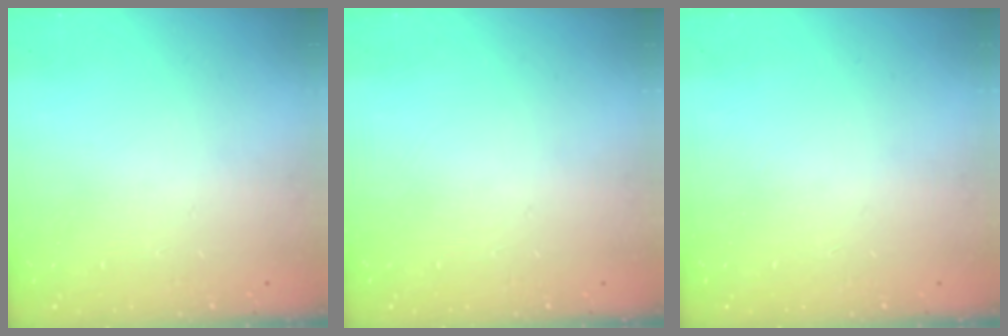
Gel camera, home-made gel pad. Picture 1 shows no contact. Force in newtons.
{"total": 0.0}
{"total": 0.0}